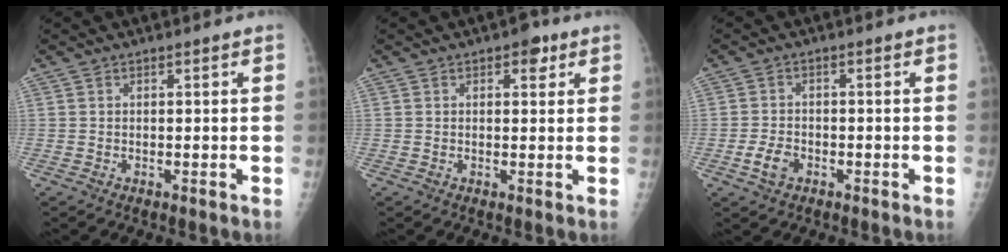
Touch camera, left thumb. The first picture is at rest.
{"total": 2.9, "force": [1.5, 1.7, 1.8], "torque": [-0.007, -0.002, 0.015]}
{"total": 3.7, "force": [-1.6, 2.5, 2.2], "torque": [-0.040, 0.008, -0.029]}